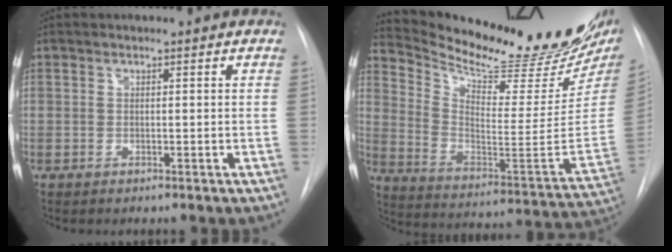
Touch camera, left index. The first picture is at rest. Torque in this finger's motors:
{"motor_torque": [0.60, -0.97, 0.11, -0.01]}